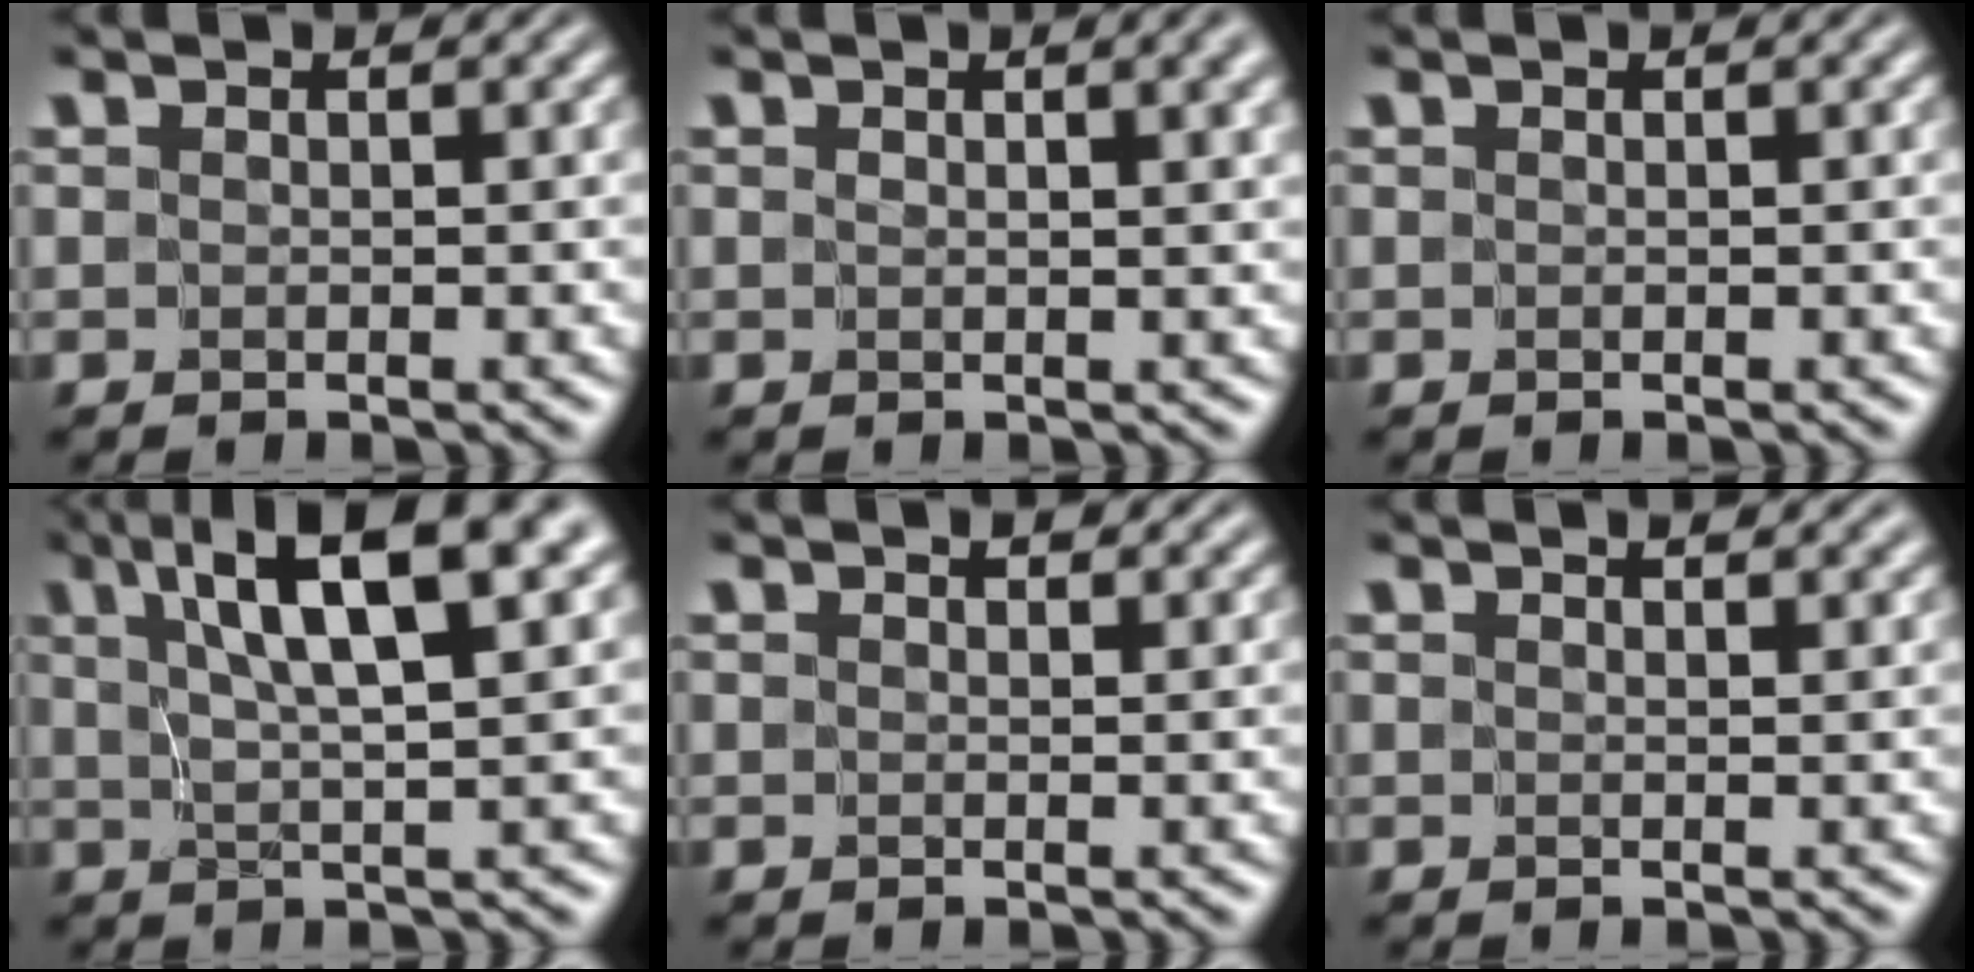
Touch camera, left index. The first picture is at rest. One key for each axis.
{"total": 3.7, "fx": 2.0, "fy": 1.3, "fz": 2.8, "tx": -0.013, "ty": 0.013, "tz": 0.012}
{"total": 0.0}
{"total": 8.7, "fx": 3.9, "fy": 1.9, "fz": 7.5, "tx": -0.114, "ty": 0.016, "tz": 0.066}
{"total": 1.9, "fx": 1.3, "fy": 0.9, "fz": 1.0, "tx": -0.009, "ty": 0.003, "tz": 0.016}
{"total": 2.4, "fx": 2.0, "fy": 0.6, "fz": 1.1, "tx": -0.001, "ty": 0.008, "tz": 0.012}